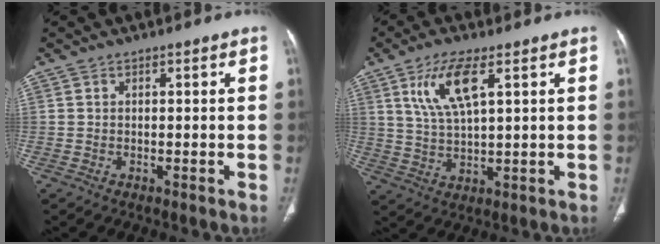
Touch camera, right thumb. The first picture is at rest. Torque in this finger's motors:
{"motor_torque": [-1.02, 1.18, 0.49, -0.11, 0.11]}